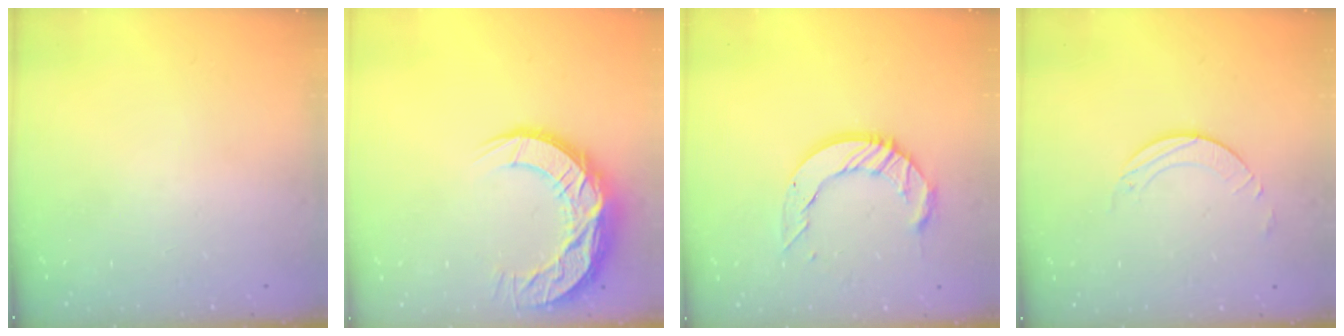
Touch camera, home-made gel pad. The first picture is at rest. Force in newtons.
{"total": 15.4, "press": 15.3, "slide": 1.0}
{"total": 11.2, "press": 11.1, "slide": 0.9}
{"total": 1.7, "press": 1.7, "slide": 0.2}